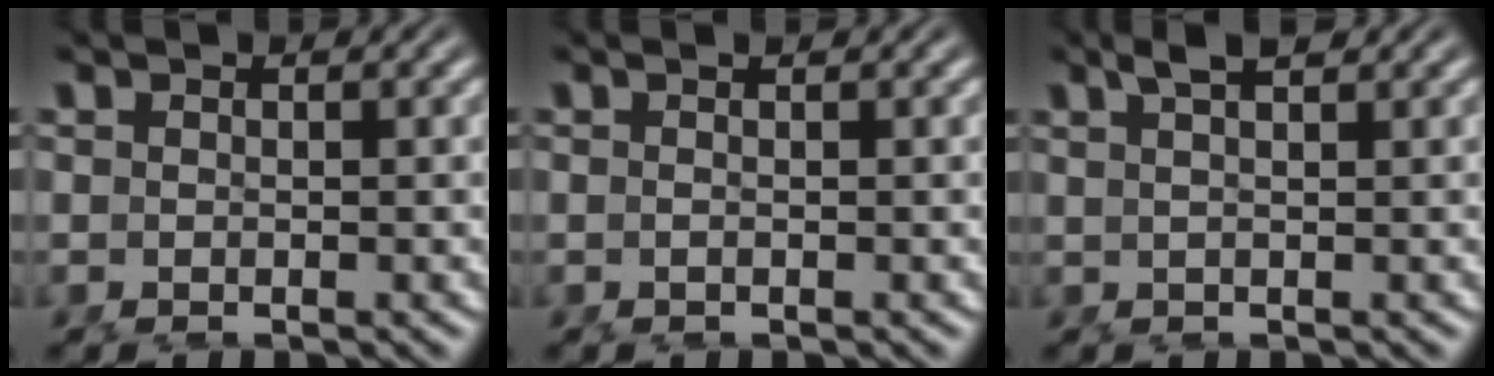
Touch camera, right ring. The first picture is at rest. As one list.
[{"total": 0.7, "force": [-0.2, -0.3, 0.6], "torque": [-0.012, 0.006, -0.007]}, {"total": 2.4, "force": [1.8, -0.2, 1.6], "torque": [-0.016, 0.014, 0.029]}]